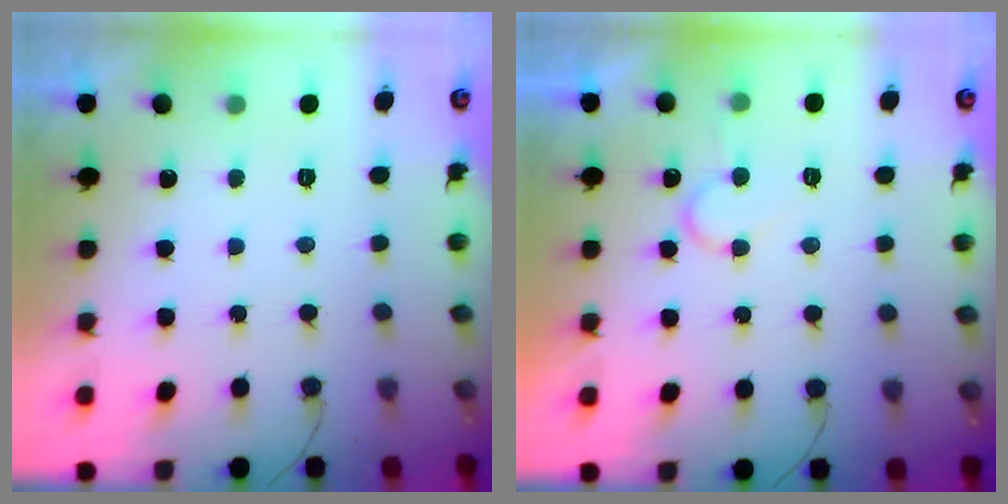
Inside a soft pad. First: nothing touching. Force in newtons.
{"total": 7.6, "press": 7.5, "slide": 0.8}